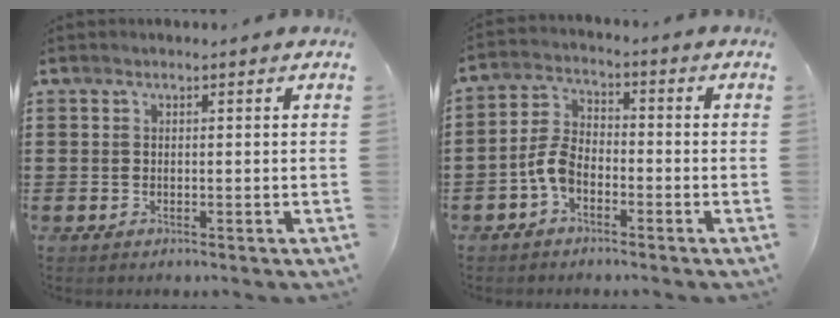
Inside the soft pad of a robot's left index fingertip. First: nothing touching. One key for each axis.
{"total": 5.1, "fx": -2.6, "fy": 2.9, "fz": 3.4, "tx": -0.095, "ty": 0.004, "tz": -0.058}